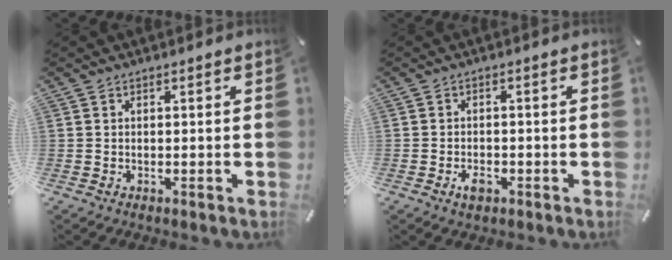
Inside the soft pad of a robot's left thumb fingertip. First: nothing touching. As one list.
[{"total": 2.8, "force": [-1.3, 1.7, 1.9], "torque": [-0.041, 0.002, -0.024]}]